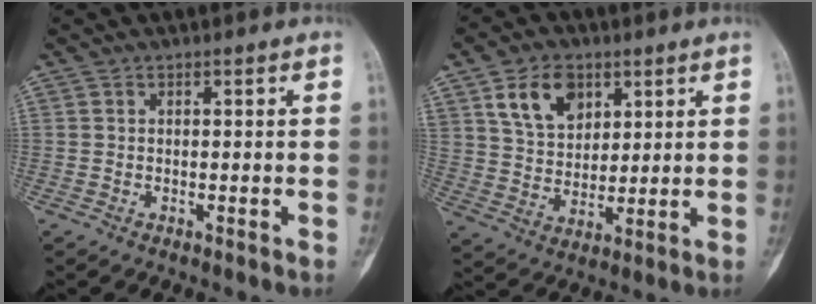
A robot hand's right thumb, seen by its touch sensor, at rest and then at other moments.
{"total": 10.9, "force": [5.2, 7.4, 6.0], "torque": [-0.078, -0.022, 0.100]}